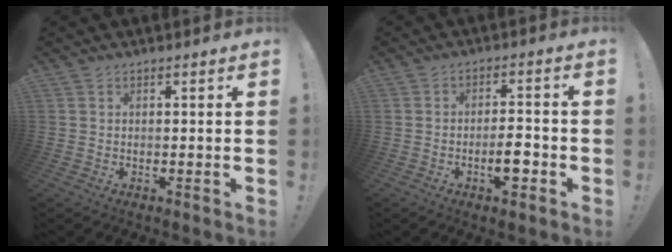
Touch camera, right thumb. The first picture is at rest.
{"total": 6.6, "force": [-2.8, 2.2, 5.6], "torque": [-0.088, 0.011, -0.046]}